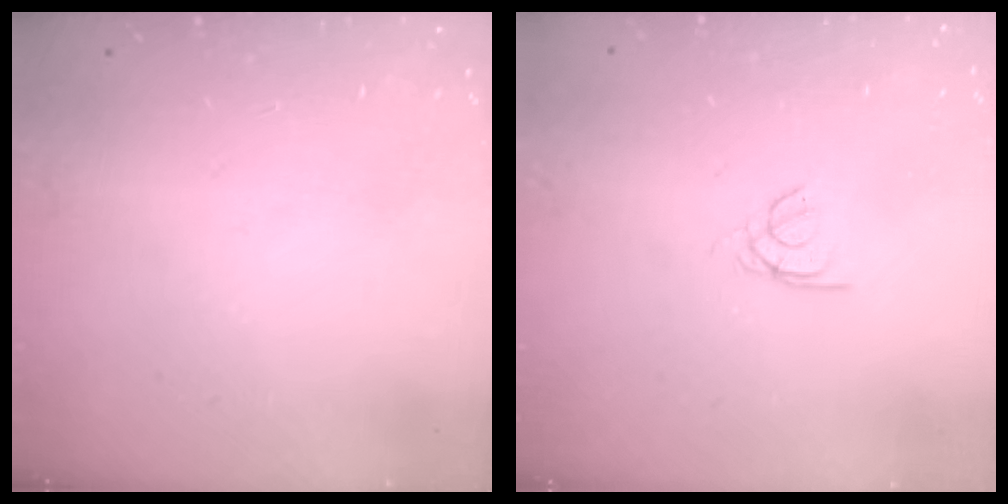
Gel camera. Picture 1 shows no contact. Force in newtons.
{"total": 2.1, "press": 2.1, "slide": 0.2}